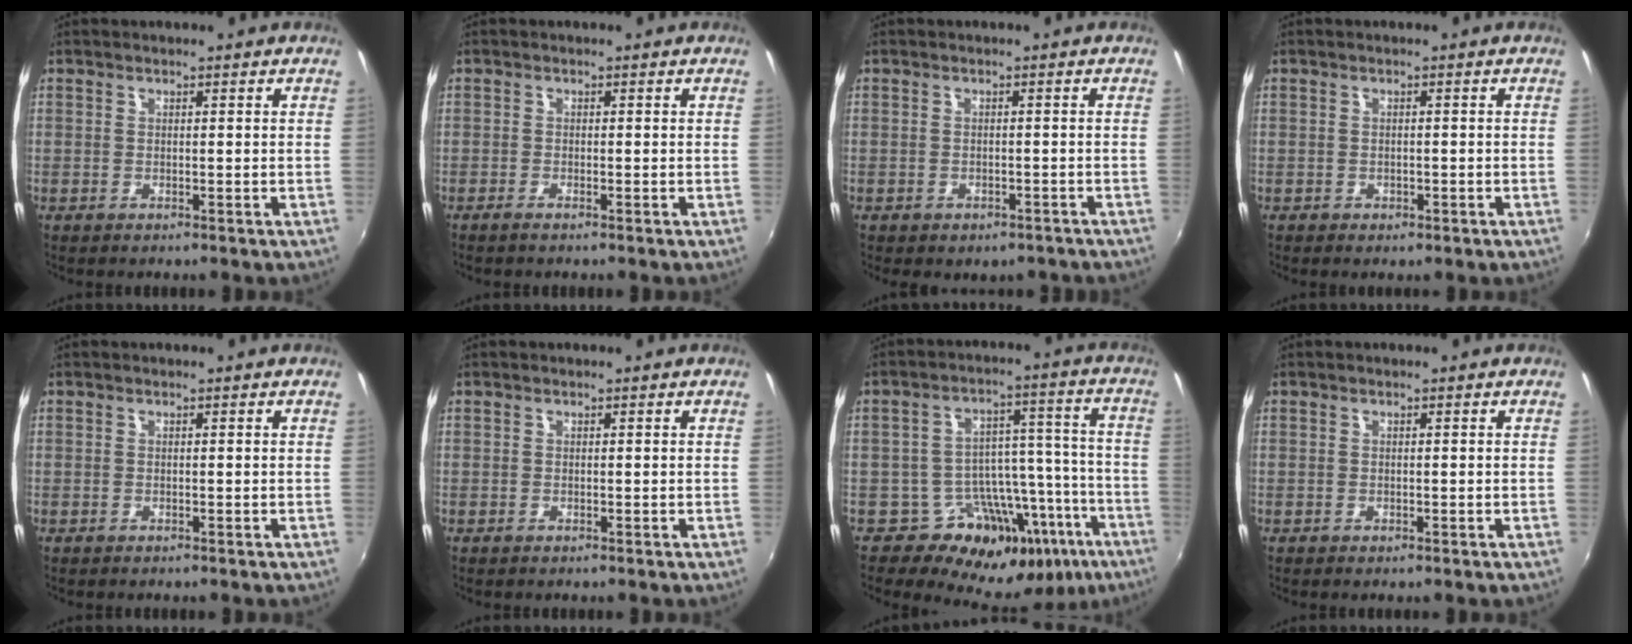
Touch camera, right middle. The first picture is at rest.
{"total": 1.2, "force": [-0.9, -0.2, 0.8], "torque": [-0.020, -0.004, -0.019]}
{"total": 4.8, "force": [-3.4, 2.7, 2.0], "torque": [-0.043, -0.019, -0.039]}
{"total": 1.7, "force": [-0.8, 1.3, 0.6], "torque": [-0.012, -0.005, -0.011]}
{"total": 0.0}
{"total": 0.0}
{"total": 18.8, "force": [-12.0, 12.1, 7.9], "torque": [-0.119, 0.045, -0.152]}
{"total": 0.0}